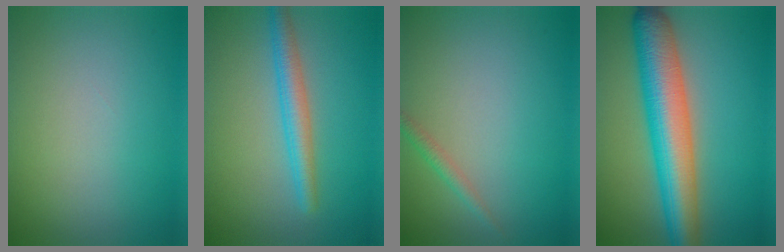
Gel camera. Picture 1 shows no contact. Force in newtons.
{"total": 3.0, "press": 3.0, "slide": 0.1}
{"total": 1.2, "press": 1.2, "slide": 0.1}
{"total": 8.9, "press": 8.9, "slide": 0.3}